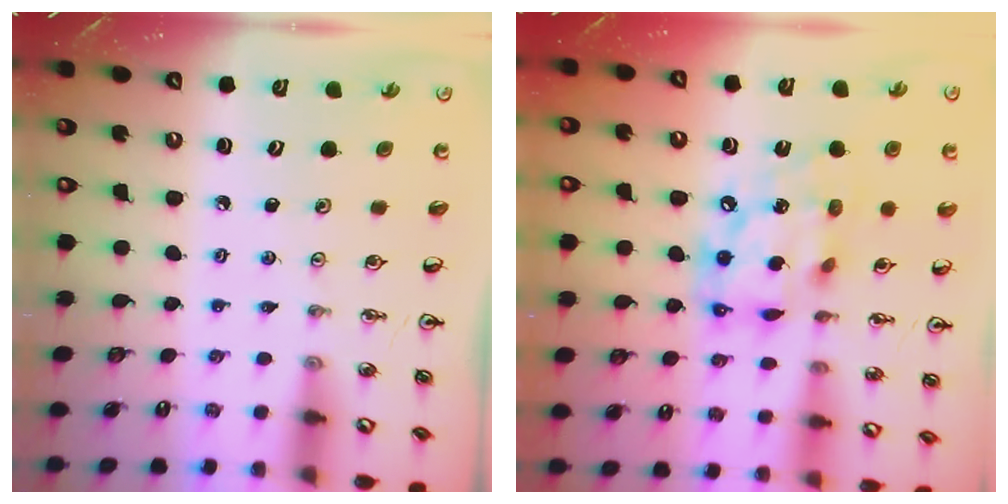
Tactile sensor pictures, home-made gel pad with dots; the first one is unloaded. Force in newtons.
{"total": 14.7, "press": 14.6, "slide": 1.2}